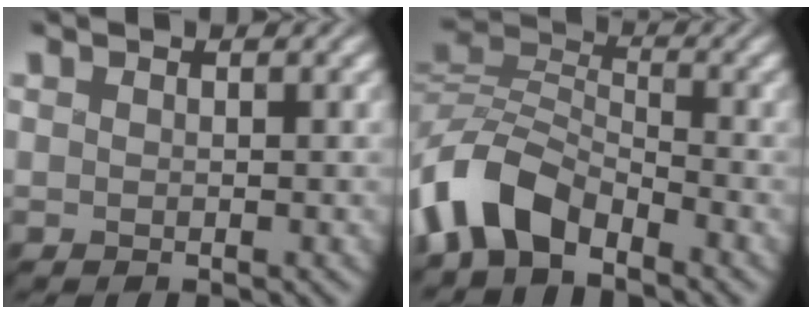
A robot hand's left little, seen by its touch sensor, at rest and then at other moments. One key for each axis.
{"total": 6.5, "fx": -5.0, "fy": 3.1, "fz": 2.8, "tx": -0.059, "ty": 0.005, "tz": -0.111}